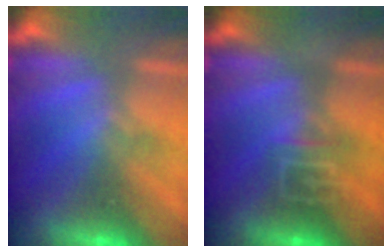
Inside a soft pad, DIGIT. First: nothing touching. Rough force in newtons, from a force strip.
{"total": 2.9}